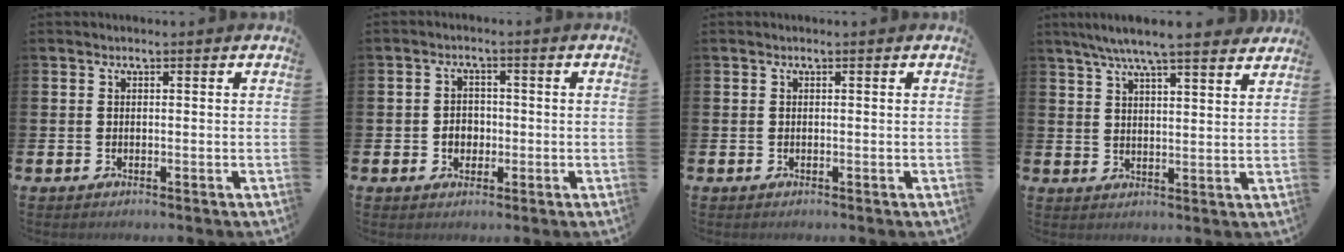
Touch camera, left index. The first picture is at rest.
{"total": 2.3, "force": [-0.5, 2.0, 1.0], "torque": [-0.010, 0.001, -0.017]}
{"total": 0.0}
{"total": 7.1, "force": [6.6, 0.3, 2.7], "torque": [-0.058, -0.028, 0.115]}